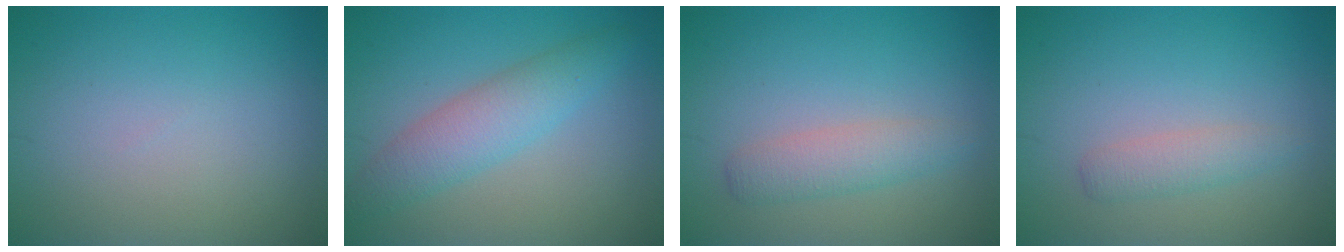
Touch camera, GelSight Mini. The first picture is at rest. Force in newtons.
{"total": 4.1, "press": 4.1, "slide": 0.1}
{"total": 2.6, "press": 2.6, "slide": 0.0}
{"total": 1.8, "press": 1.8, "slide": 0.0}